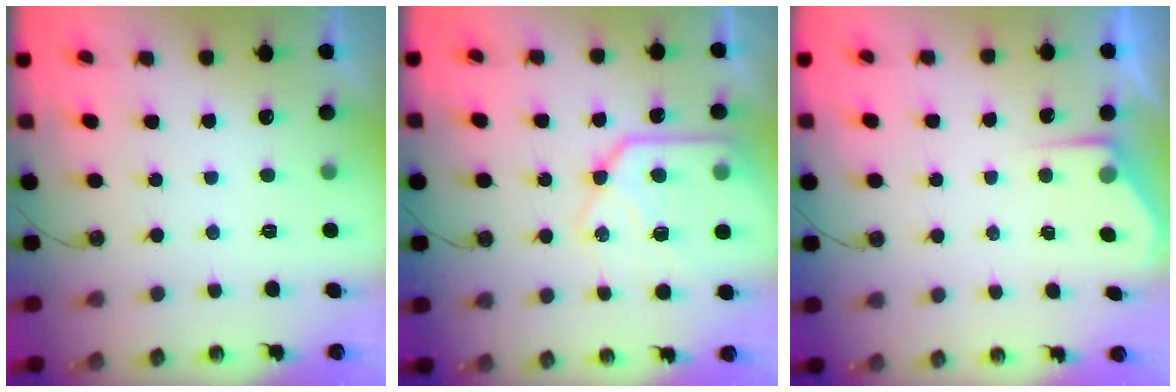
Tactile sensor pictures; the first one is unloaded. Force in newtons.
{"total": 18.6, "press": 18.5, "slide": 1.7}
{"total": 3.2, "press": 3.2, "slide": 0.5}